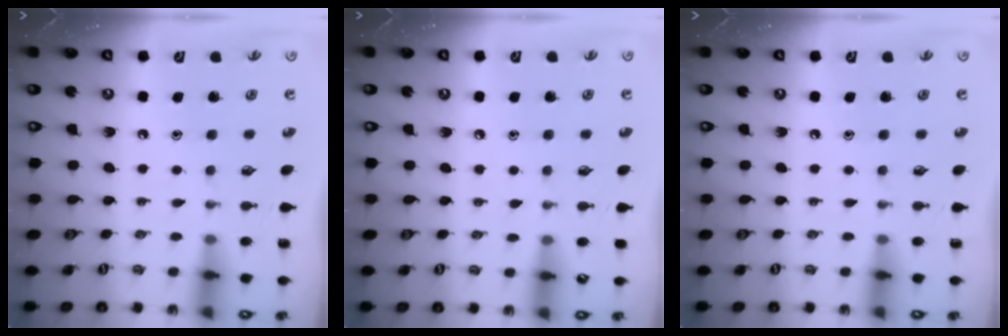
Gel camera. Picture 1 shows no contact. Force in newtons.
{"total": 3.6, "press": 3.5, "slide": 0.6}
{"total": 0.0}